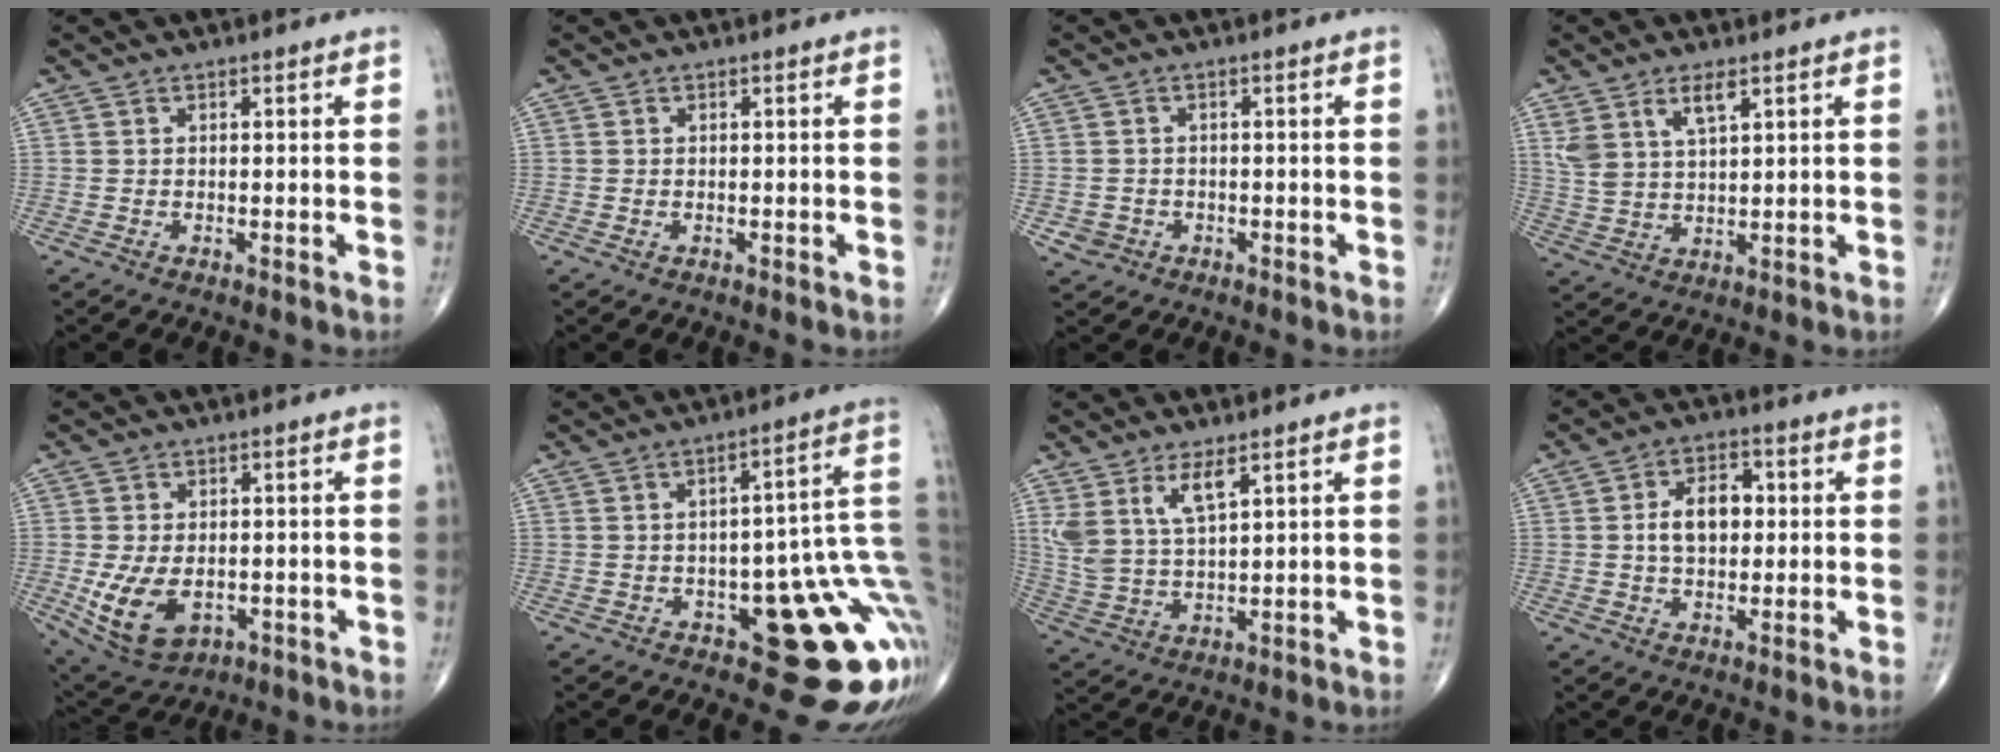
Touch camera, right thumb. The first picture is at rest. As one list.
[{"total": 0.0}, {"total": 2.4, "force": [-0.9, 2.2, 0.4], "torque": [-0.002, 0.006, -0.011]}, {"total": 6.8, "force": [3.7, 2.7, 4.9], "torque": [-0.098, -0.014, 0.080]}, {"total": 10.4, "force": [-2.4, 6.6, 7.7], "torque": [-0.138, -0.003, -0.022]}, {"total": 18.0, "force": [-4.7, 7.6, 15.7], "torque": [-0.103, 0.032, -0.044]}, {"total": 8.1, "force": [4.4, 2.9, 6.1], "torque": [-0.128, -0.020, 0.098]}, {"total": 8.1, "force": [0.7, 5.2, 6.1], "torque": [-0.085, 0.015, 0.007]}]